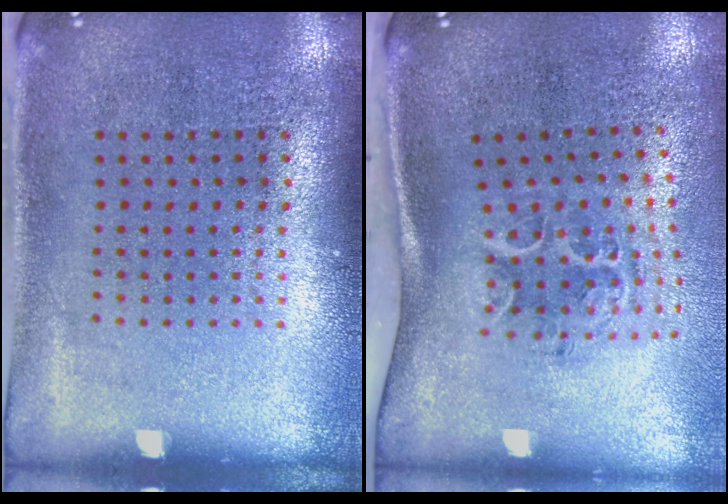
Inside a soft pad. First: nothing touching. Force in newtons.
{"total": 1.5, "press": 1.3, "slide": 0.8}